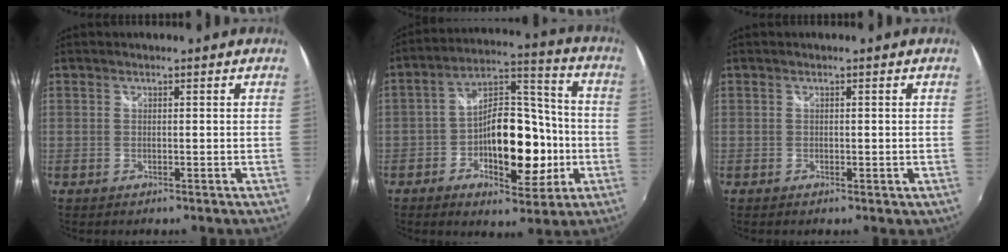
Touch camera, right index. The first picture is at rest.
{"total": 15.8, "force": [-4.3, 8.5, 12.6], "torque": [-0.215, 0.034, -0.058]}
{"total": 0.5, "force": [-0.1, 0.4, 0.3], "torque": [-0.003, -0.002, -0.002]}